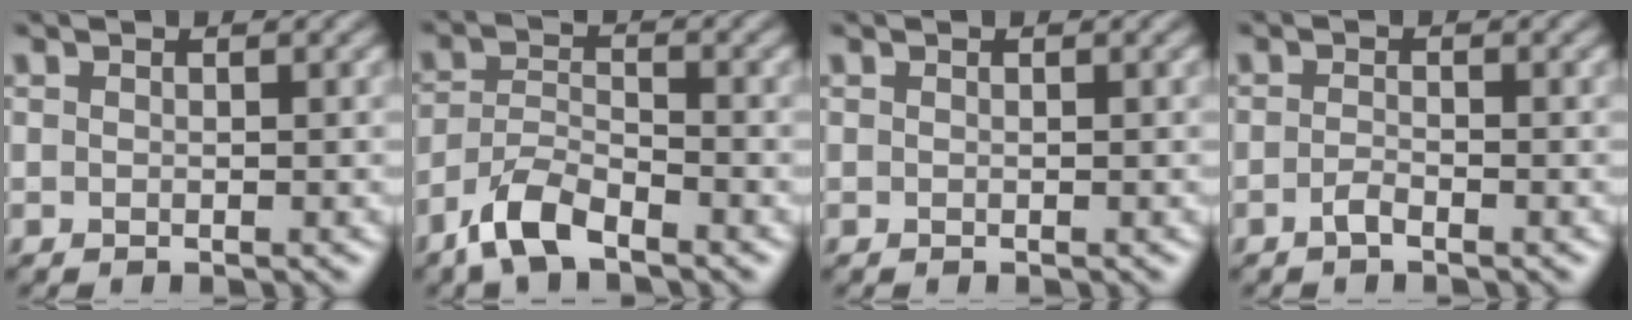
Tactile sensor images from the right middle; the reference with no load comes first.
{"total": 4.6, "force": [-3.6, 1.5, 2.4], "torque": [-0.049, 0.001, -0.075]}
{"total": 0.0}
{"total": 1.1, "force": [-0.9, 0.3, 0.7], "torque": [-0.018, 0.002, -0.019]}